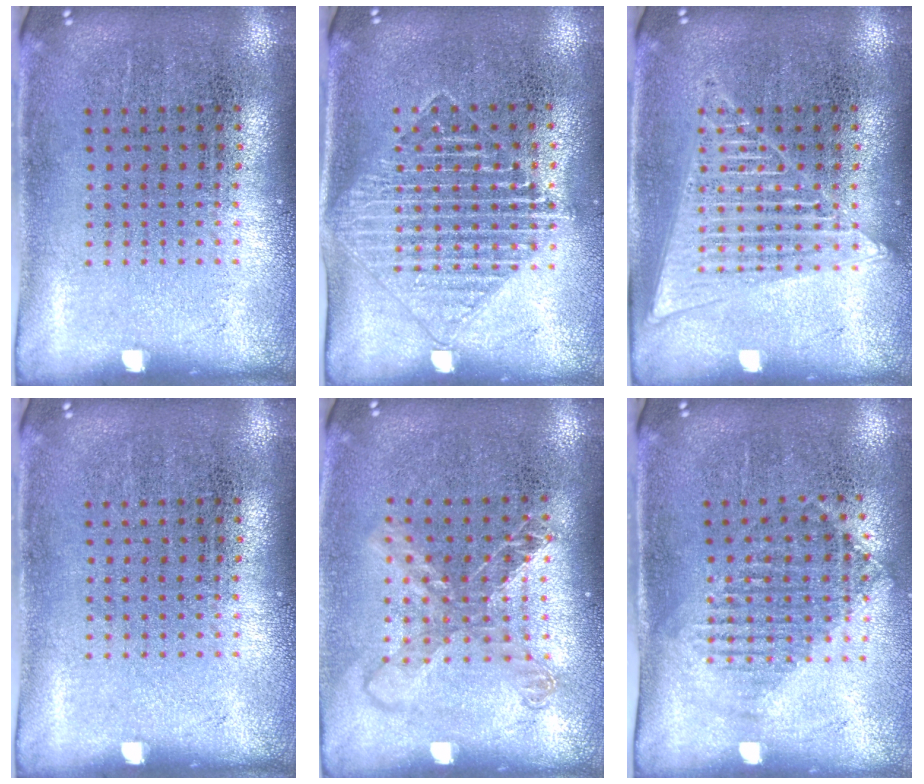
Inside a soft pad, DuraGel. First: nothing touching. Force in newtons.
{"total": 1.6, "press": 1.4, "slide": 0.8}
{"total": 2.7, "press": 2.7, "slide": 0.4}
{"total": 0.0}
{"total": 1.5, "press": 1.3, "slide": 0.8}
{"total": 1.2, "press": 1.1, "slide": 0.5}